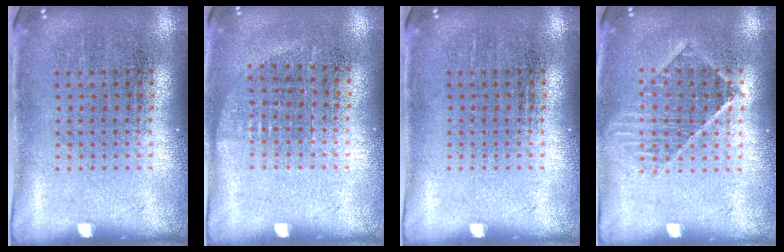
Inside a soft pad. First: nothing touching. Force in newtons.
{"total": 0.6, "press": 0.6, "slide": 0.3}
{"total": 0.0}
{"total": 1.2, "press": 1.1, "slide": 0.4}